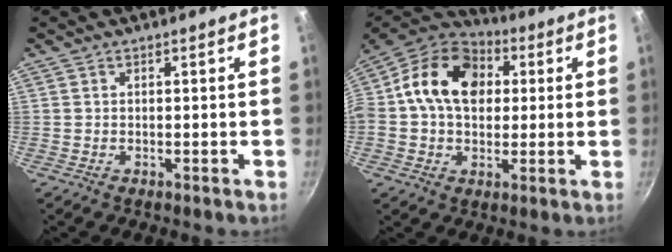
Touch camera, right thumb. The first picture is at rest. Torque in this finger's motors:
{"motor_torque": [1.08, 3.18, 1.16, -1.08, 0.15]}